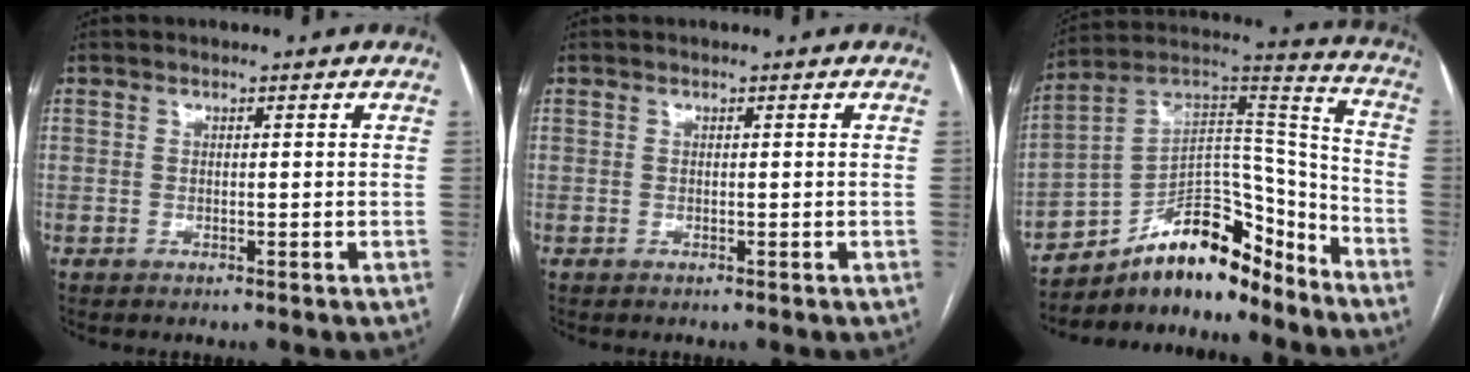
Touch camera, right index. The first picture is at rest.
{"total": 0.0}
{"total": 16.8, "force": [-12.9, 6.2, 8.8], "torque": [-0.135, 0.061, -0.214]}